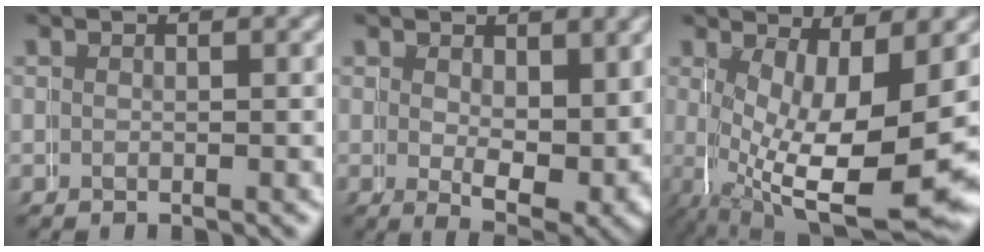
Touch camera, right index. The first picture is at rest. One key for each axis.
{"total": 5.7, "fx": 0.9, "fy": 2.8, "fz": 4.9, "tx": -0.072, "ty": -0.028, "tz": 0.025}
{"total": 11.1, "fx": -1.3, "fy": 4.6, "fz": 10.0, "tx": -0.184, "ty": -0.052, "tz": 0.013}